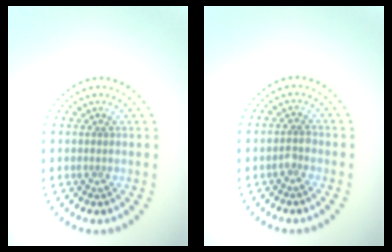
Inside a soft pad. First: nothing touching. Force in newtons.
{"total": 1.0, "press": 1.0, "slide": 0.3}